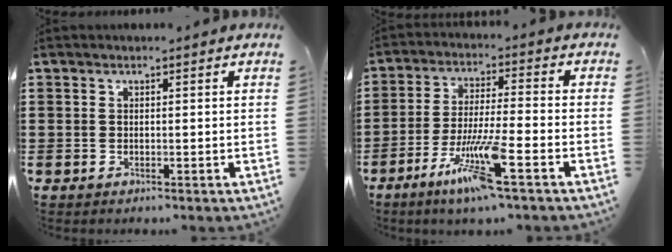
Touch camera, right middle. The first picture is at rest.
{"total": 9.5, "force": [-5.4, 0.5, 7.8], "torque": [-0.157, -0.009, -0.102]}